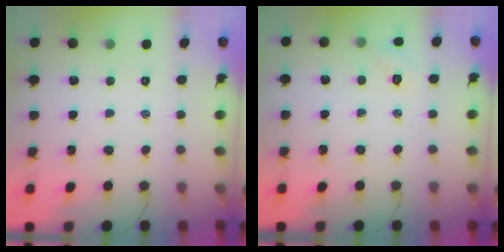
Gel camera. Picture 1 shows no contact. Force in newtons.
{"total": 5.2, "press": 5.0, "slide": 1.3}